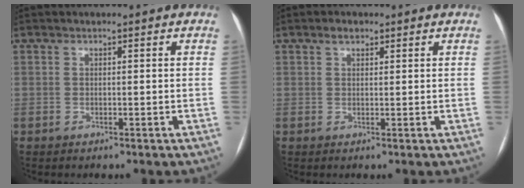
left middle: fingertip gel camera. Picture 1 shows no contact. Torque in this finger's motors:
{"motor_torque": [0.17, -0.15, -0.05, 0.00]}